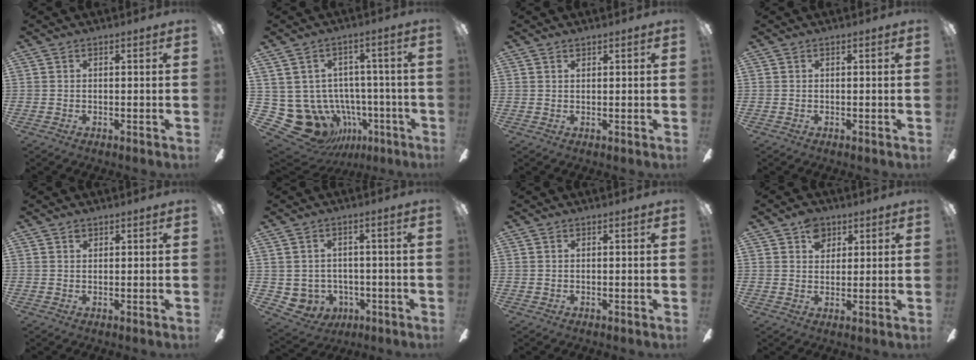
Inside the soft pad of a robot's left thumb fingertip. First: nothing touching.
{"total": 15.9, "force": [-6.3, 12.9, 6.8], "torque": [-0.173, 0.027, -0.069]}
{"total": 0.7, "force": [0.6, 0.3, 0.1], "torque": [-0.004, 0.000, 0.012]}
{"total": 0.0}
{"total": 1.1, "force": [0.9, 0.7, 0.4], "torque": [-0.009, 0.001, 0.016]}
{"total": 4.6, "force": [-0.2, 4.5, 0.5], "torque": [-0.040, -0.002, -0.001]}
{"total": 0.0}
{"total": 6.3, "force": [3.5, 4.5, 2.5], "torque": [-0.030, 0.000, 0.061]}